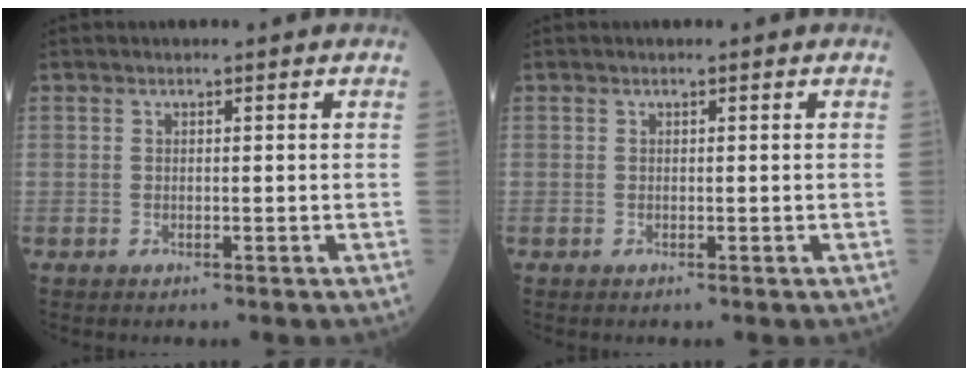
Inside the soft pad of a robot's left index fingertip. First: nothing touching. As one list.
[{"total": 0.0}]